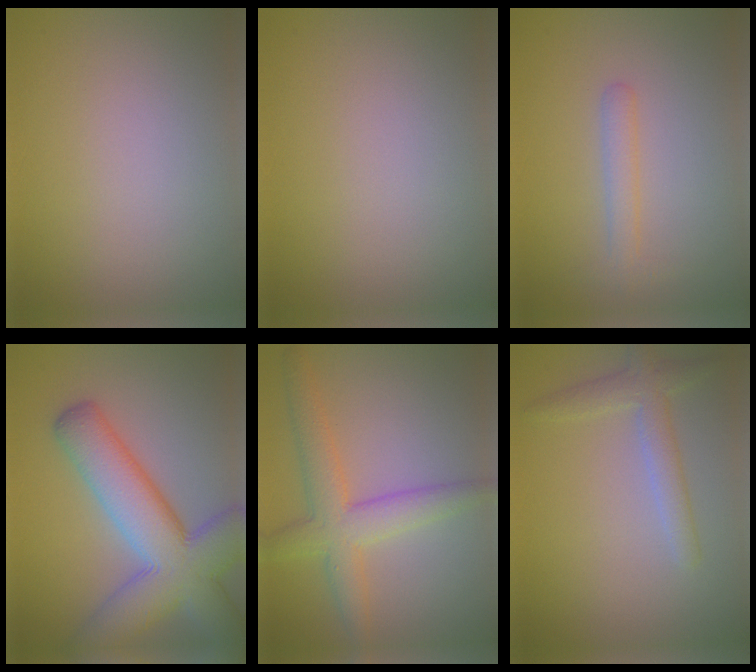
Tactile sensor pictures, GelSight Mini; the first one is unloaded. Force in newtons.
{"total": 0.0}
{"total": 1.7, "press": 1.7, "slide": 0.1}
{"total": 10.4, "press": 10.3, "slide": 0.7}
{"total": 4.7, "press": 4.7, "slide": 0.3}
{"total": 2.6, "press": 2.6, "slide": 0.1}